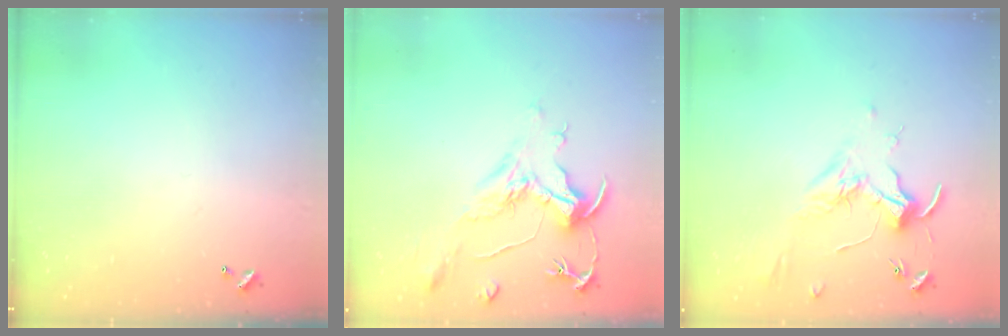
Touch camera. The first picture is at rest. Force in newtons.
{"total": 2.1, "press": 1.6, "slide": 1.4}
{"total": 1.8, "press": 1.6, "slide": 0.7}